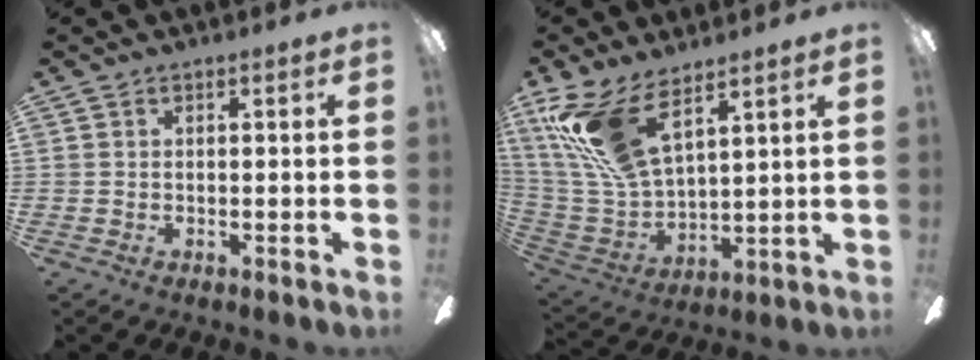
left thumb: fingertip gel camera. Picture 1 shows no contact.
{"total": 17.7, "force": [10.5, 7.5, 12.2], "torque": [-0.280, -0.039, 0.189]}